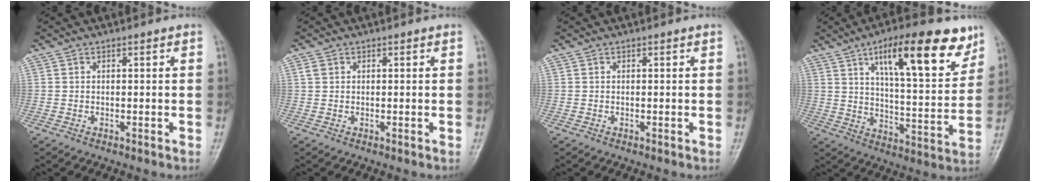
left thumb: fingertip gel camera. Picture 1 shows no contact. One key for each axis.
{"total": 1.1, "fx": 0.4, "fy": 0.9, "fz": 0.5, "tx": -0.006, "ty": 0.003, "tz": 0.007}
{"total": 0.0}
{"total": 18.8, "fx": 10.5, "fy": 6.0, "fz": 14.5, "tx": -0.178, "ty": -0.046, "tz": 0.162}